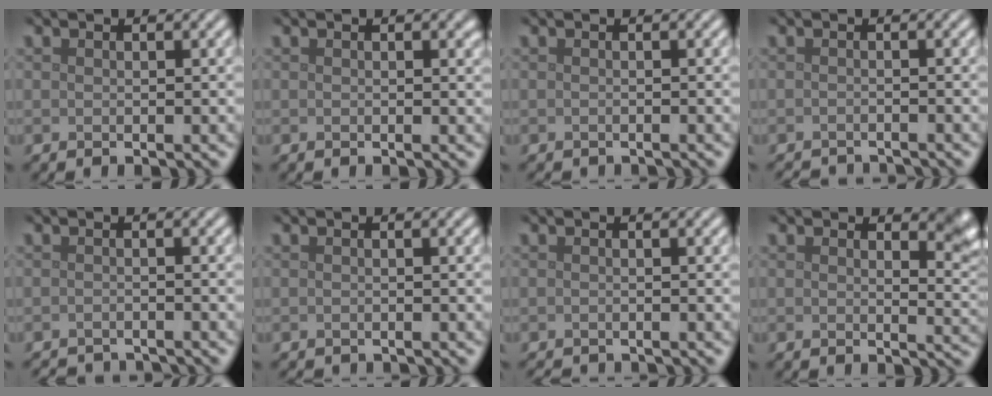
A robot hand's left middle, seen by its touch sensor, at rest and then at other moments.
{"total": 0.6, "force": [0.3, 0.3, 0.4], "torque": [-0.004, -0.002, 0.005]}
{"total": 0.8, "force": [-0.8, 0.0, 0.0], "torque": [0.001, -0.004, -0.013]}
{"total": 3.1, "force": [-3.1, 0.3, 0.7], "torque": [-0.012, -0.011, -0.048]}
{"total": 3.5, "force": [-3.4, 0.3, 0.6], "torque": [-0.012, -0.006, -0.052]}
{"total": 0.9, "force": [-0.9, 0.0, 0.0], "torque": [0.001, -0.006, -0.015]}
{"total": 1.9, "force": [-1.8, 0.2, 0.3], "torque": [0.001, -0.009, -0.028]}
{"total": 3.0, "force": [1.7, 1.3, 2.1], "torque": [-0.023, -0.008, 0.023]}